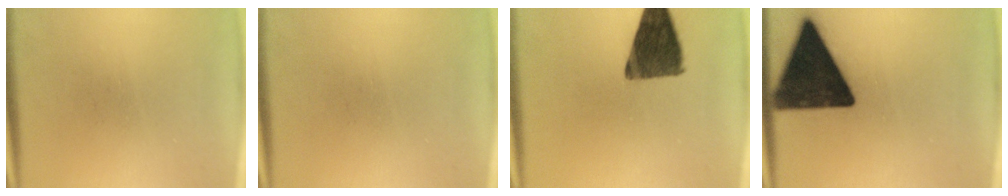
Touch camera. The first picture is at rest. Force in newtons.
{"total": 0.0}
{"total": 12.3}
{"total": 18.0}